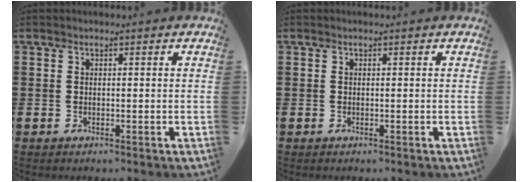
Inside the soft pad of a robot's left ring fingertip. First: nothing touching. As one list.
[{"total": 0.0}]